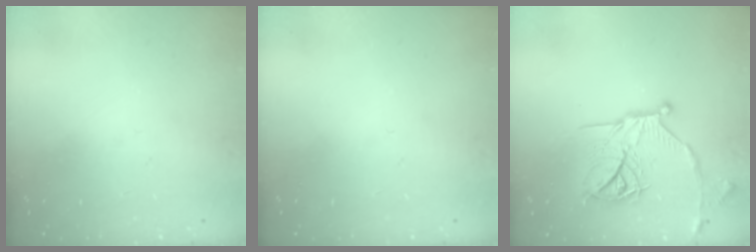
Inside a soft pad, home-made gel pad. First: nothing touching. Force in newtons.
{"total": 0.0}
{"total": 17.6, "press": 17.6, "slide": 1.4}